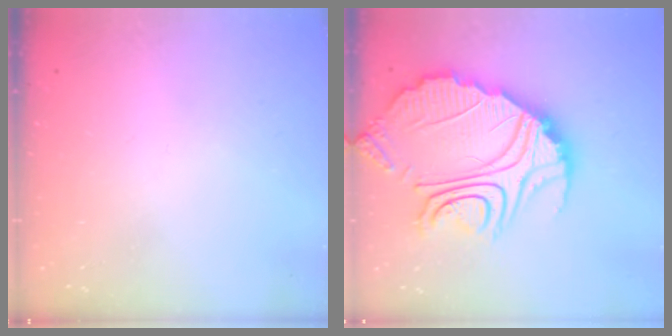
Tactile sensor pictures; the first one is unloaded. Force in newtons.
{"total": 21.8, "press": 21.7, "slide": 2.2}